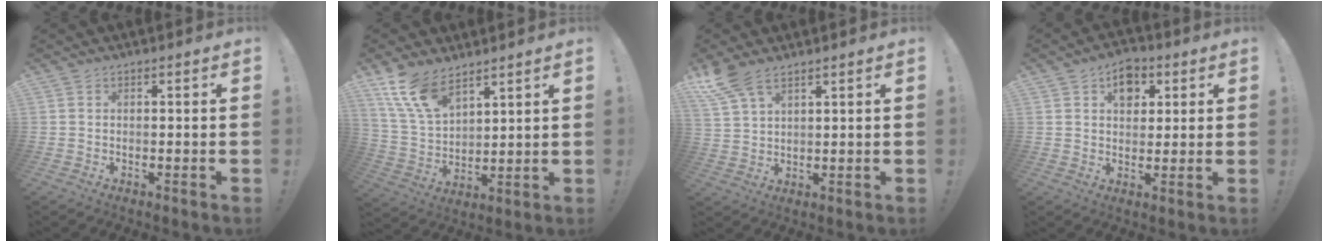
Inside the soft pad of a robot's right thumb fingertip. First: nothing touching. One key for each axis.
{"total": 12.9, "fx": 9.1, "fy": 6.2, "fz": 6.7, "tx": -0.142, "ty": -0.042, "tz": 0.179}
{"total": 7.9, "fx": 5.9, "fy": 2.9, "fz": 4.4, "tx": -0.088, "ty": -0.025, "tz": 0.114}
{"total": 7.6, "fx": 2.8, "fy": 5.8, "fz": 4.1, "tx": -0.051, "ty": 0.000, "tz": 0.050}